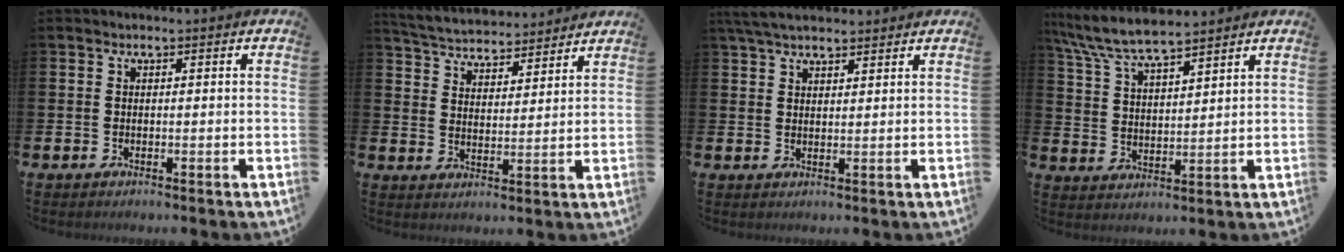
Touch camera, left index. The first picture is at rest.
{"total": 5.1, "force": [5.0, 0.9, 0.3], "torque": [-0.032, -0.032, 0.087]}
{"total": 4.6, "force": [4.1, 1.4, 1.6], "torque": [-0.034, -0.010, 0.075]}
{"total": 7.1, "force": [6.7, 0.8, 2.1], "torque": [-0.067, -0.031, 0.119]}